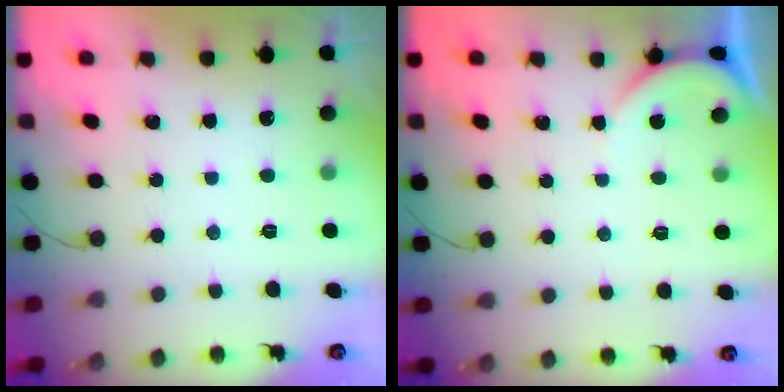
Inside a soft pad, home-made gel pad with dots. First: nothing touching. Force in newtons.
{"total": 2.8, "press": 2.8, "slide": 0.5}